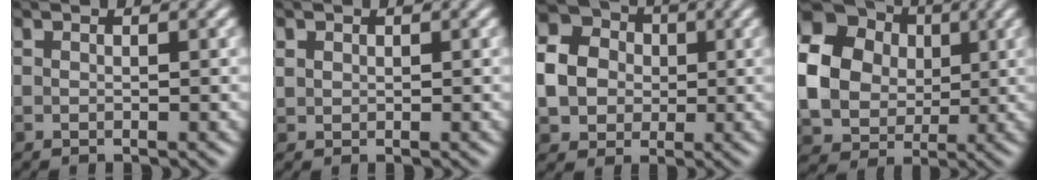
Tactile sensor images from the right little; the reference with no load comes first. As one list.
[{"total": 1.0, "force": [0.5, 0.8, 0.2], "torque": [-0.005, -0.001, 0.011]}, {"total": 5.6, "force": [-0.2, 5.0, 2.6], "torque": [-0.057, 0.006, -0.007]}, {"total": 16.2, "force": [2.9, 14.4, 6.7], "torque": [-0.173, 0.011, 0.040]}]